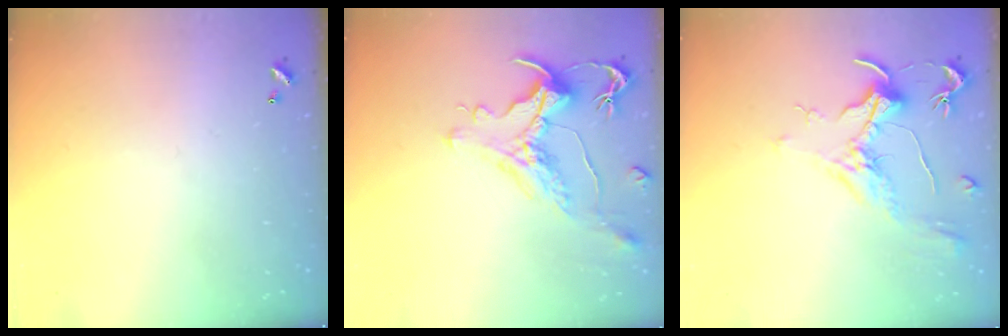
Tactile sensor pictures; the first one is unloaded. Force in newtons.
{"total": 1.5, "press": 0.7, "slide": 1.3}
{"total": 1.8, "press": 1.6, "slide": 0.9}